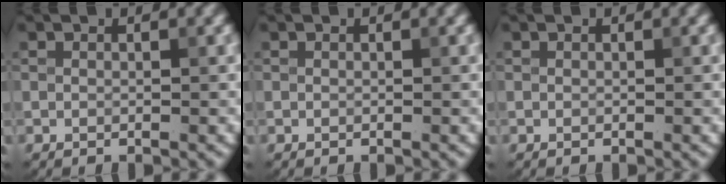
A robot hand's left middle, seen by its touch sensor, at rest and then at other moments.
{"total": 0.0}
{"total": 0.0}